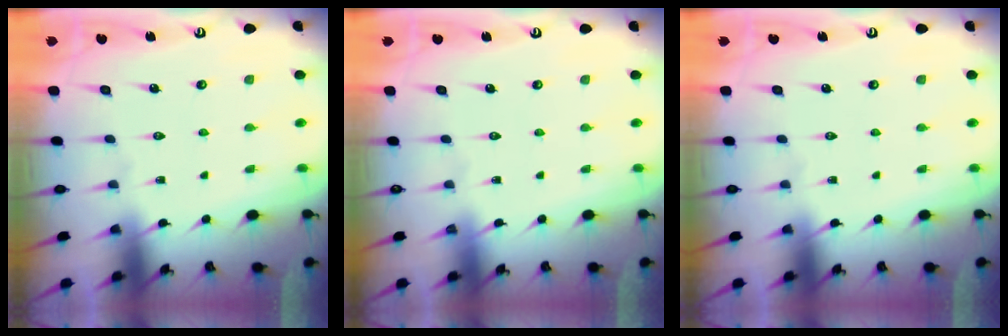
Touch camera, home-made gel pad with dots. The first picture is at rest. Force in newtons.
{"total": 0.0}
{"total": 0.0}